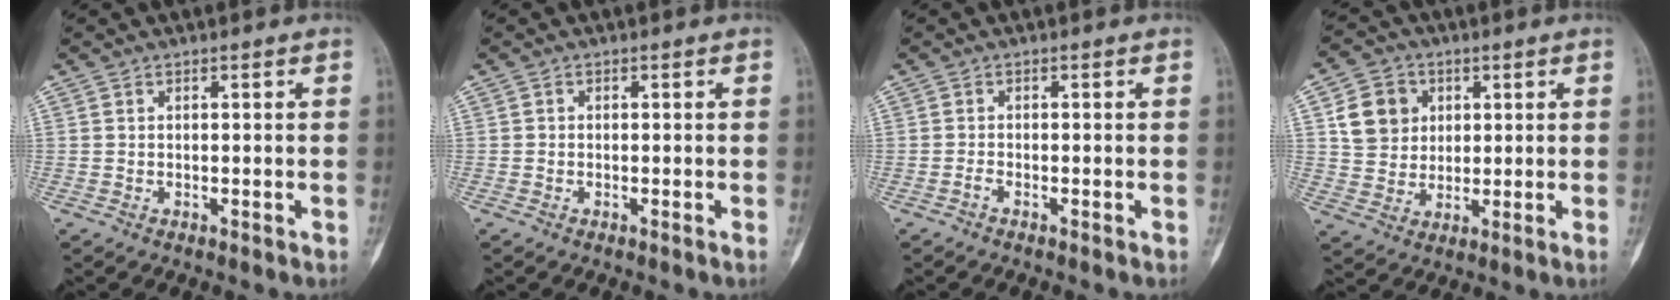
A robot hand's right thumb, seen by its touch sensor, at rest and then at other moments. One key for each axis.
{"total": 0.0}
{"total": 0.7, "fx": -0.6, "fy": 0.0, "fz": 0.3, "tx": -0.004, "ty": 0.002, "tz": -0.017}
{"total": 8.8, "fx": 2.6, "fy": 7.6, "fz": 3.5, "tx": -0.035, "ty": -0.002, "tz": 0.047}